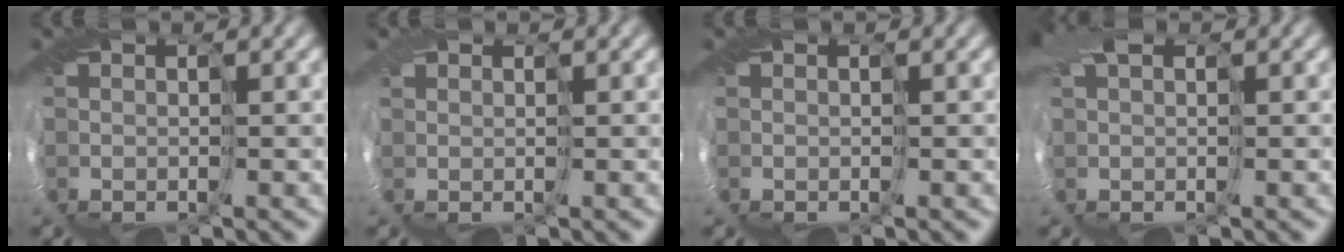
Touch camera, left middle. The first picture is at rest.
{"total": 2.8, "force": [-0.6, -1.7, -2.1], "torque": [0.020, -0.009, 0.009]}
{"total": 0.0}
{"total": 1.1, "force": [0.2, 0.7, 0.9], "torque": [-0.049, 0.003, 0.025]}